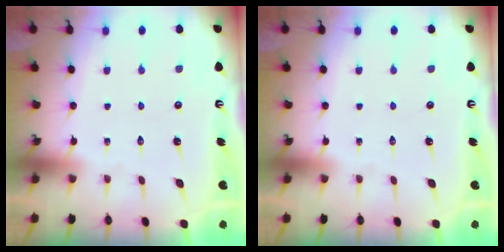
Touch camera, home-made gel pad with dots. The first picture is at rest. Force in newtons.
{"total": 0.0}